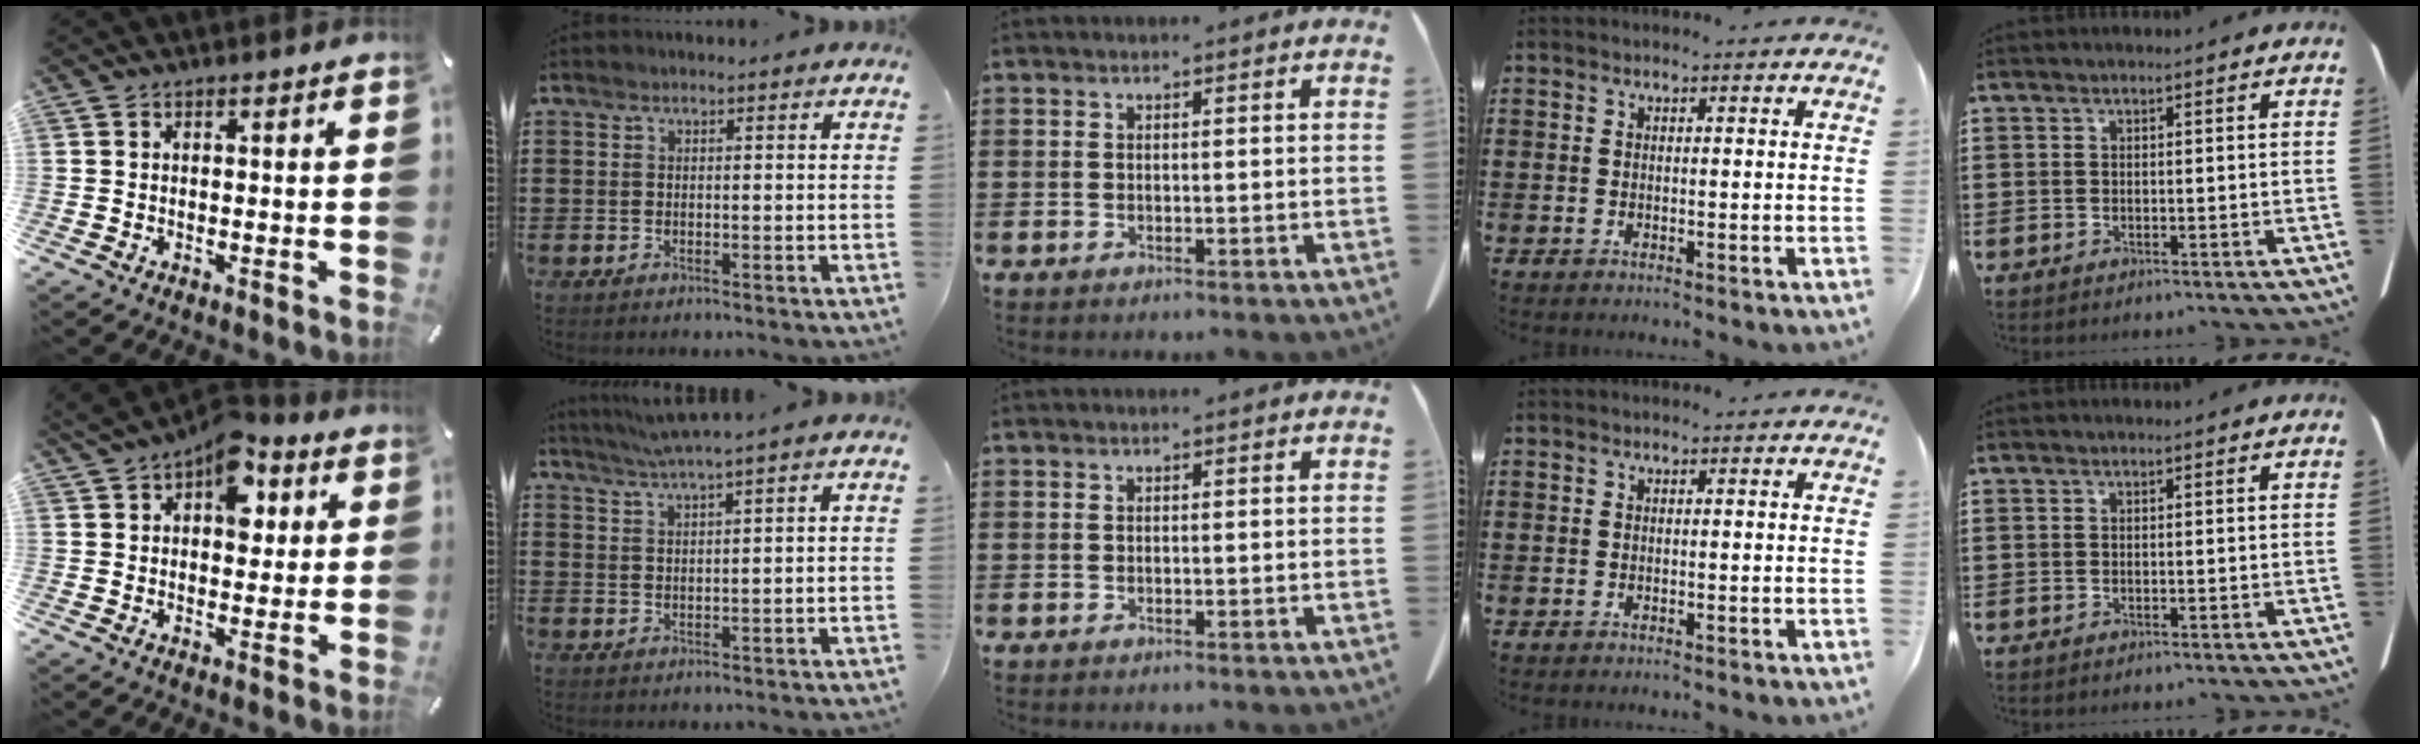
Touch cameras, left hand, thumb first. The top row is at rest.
{"thumb": {"total": 10.8, "force": [5.0, 6.5, 7.0], "torque": [-0.090, -0.019, 0.085]}, "index": {"total": 2.6, "force": [1.9, -0.7, 1.6], "torque": [-0.035, -0.006, 0.032]}}